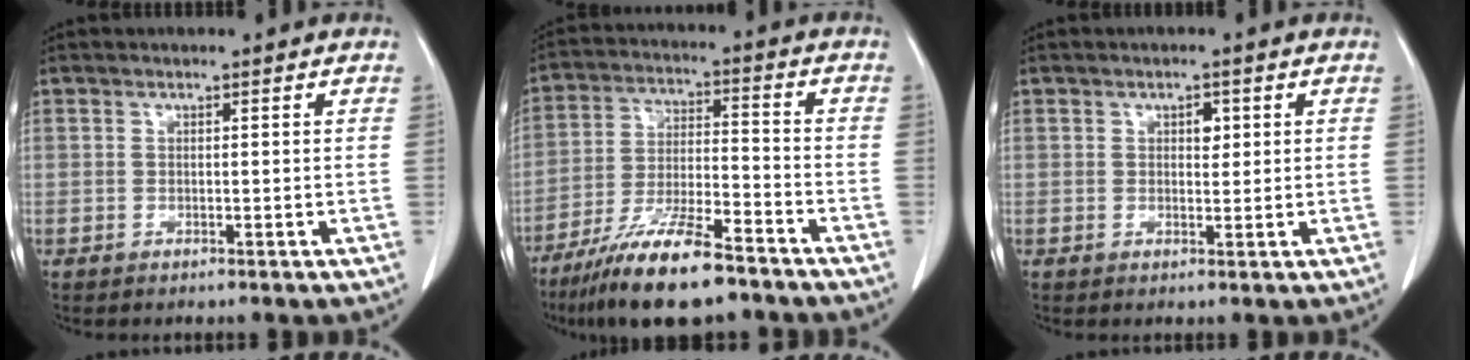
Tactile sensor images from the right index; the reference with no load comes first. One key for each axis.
{"total": 14.0, "fx": -10.5, "fy": 2.4, "fz": 9.0, "tx": -0.171, "ty": -0.023, "tz": -0.187}
{"total": 1.8, "fx": 0.6, "fy": 1.0, "fz": 1.3, "tx": -0.015, "ty": 0.000, "tz": 0.008}